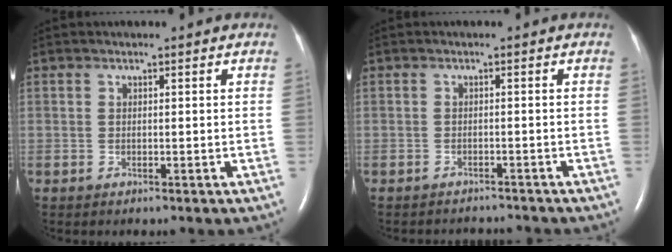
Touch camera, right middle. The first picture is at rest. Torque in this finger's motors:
{"motor_torque": [-0.02, -0.04, -0.01, 0.00]}